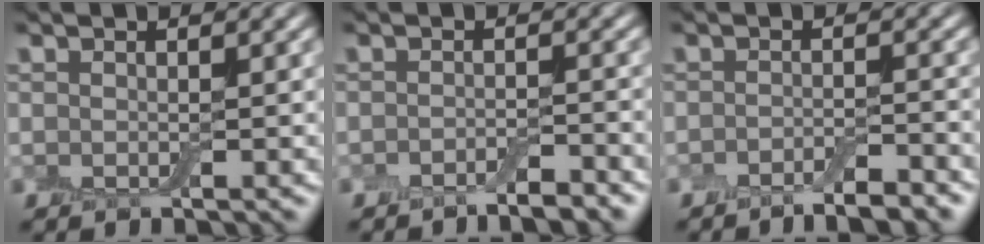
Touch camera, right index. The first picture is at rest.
{"total": 2.0, "force": [-1.7, 0.2, 1.0], "torque": [-0.013, 0.001, -0.030]}
{"total": 3.0, "force": [-2.4, 0.4, 1.7], "torque": [-0.024, 0.002, -0.041]}